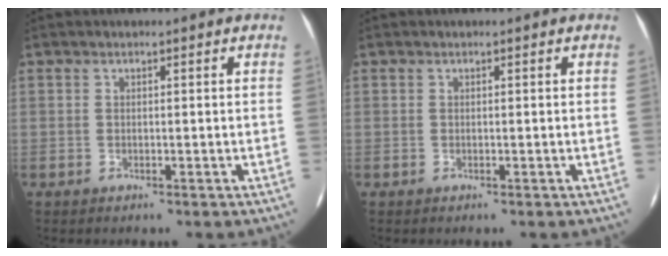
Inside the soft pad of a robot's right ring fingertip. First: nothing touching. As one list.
[{"total": 0.0}]